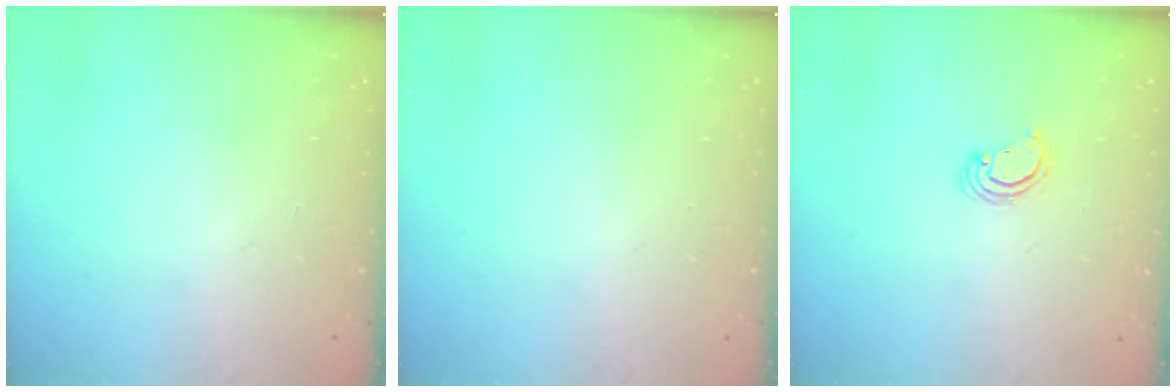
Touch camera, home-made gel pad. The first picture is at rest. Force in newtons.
{"total": 0.0}
{"total": 2.2, "press": 2.2, "slide": 0.1}